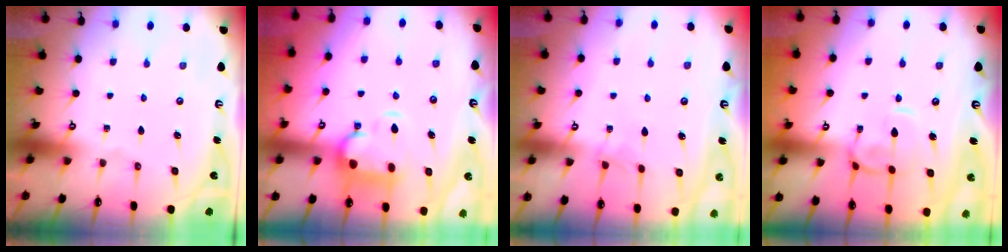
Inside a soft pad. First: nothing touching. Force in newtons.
{"total": 2.1, "press": 1.6, "slide": 1.3}
{"total": 0.0}
{"total": 2.1, "press": 2.0, "slide": 0.7}